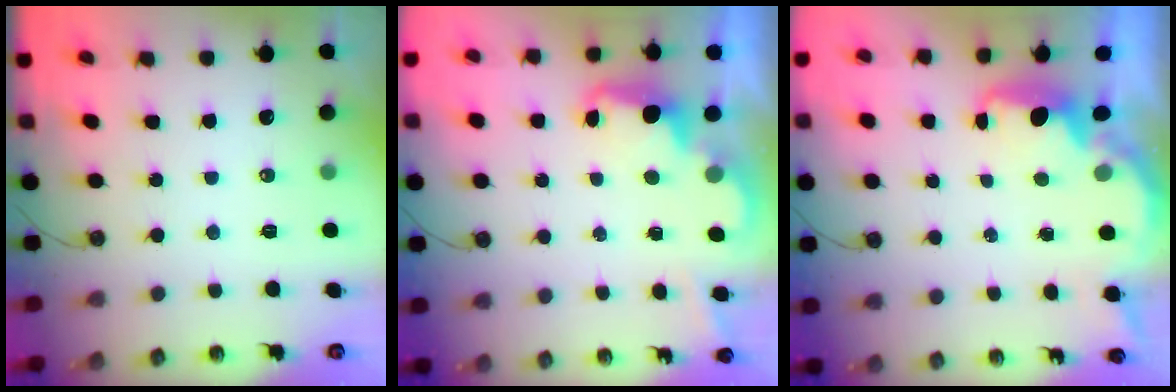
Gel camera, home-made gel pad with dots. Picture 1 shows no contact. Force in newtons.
{"total": 2.5, "press": 2.4, "slide": 0.5}
{"total": 2.3, "press": 2.2, "slide": 0.7}